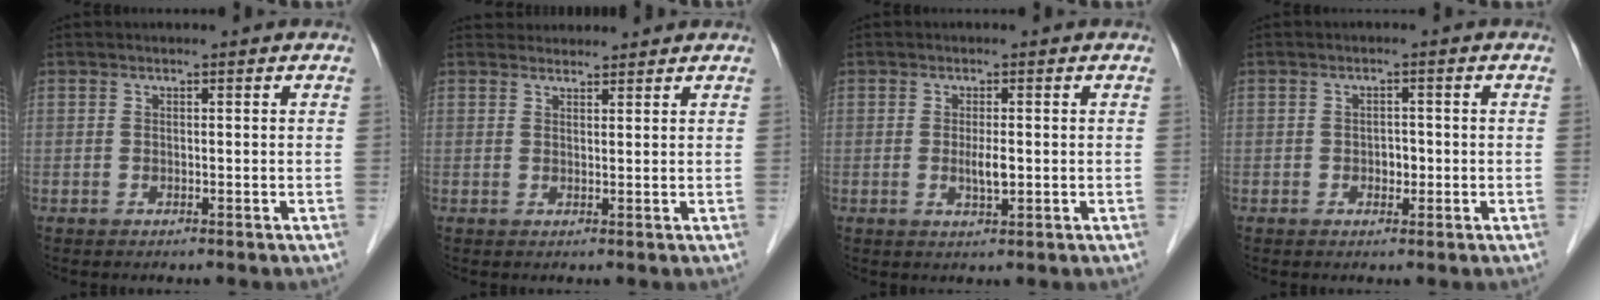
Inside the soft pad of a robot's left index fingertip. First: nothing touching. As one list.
[{"total": 4.1, "force": [4.0, 1.0, 0.2], "torque": [-0.003, 0.028, 0.058]}, {"total": 2.4, "force": [-0.1, 0.5, 2.3], "torque": [-0.047, -0.003, -0.001]}, {"total": 1.7, "force": [-0.4, 1.2, 1.2], "torque": [-0.017, 0.004, -0.004]}]